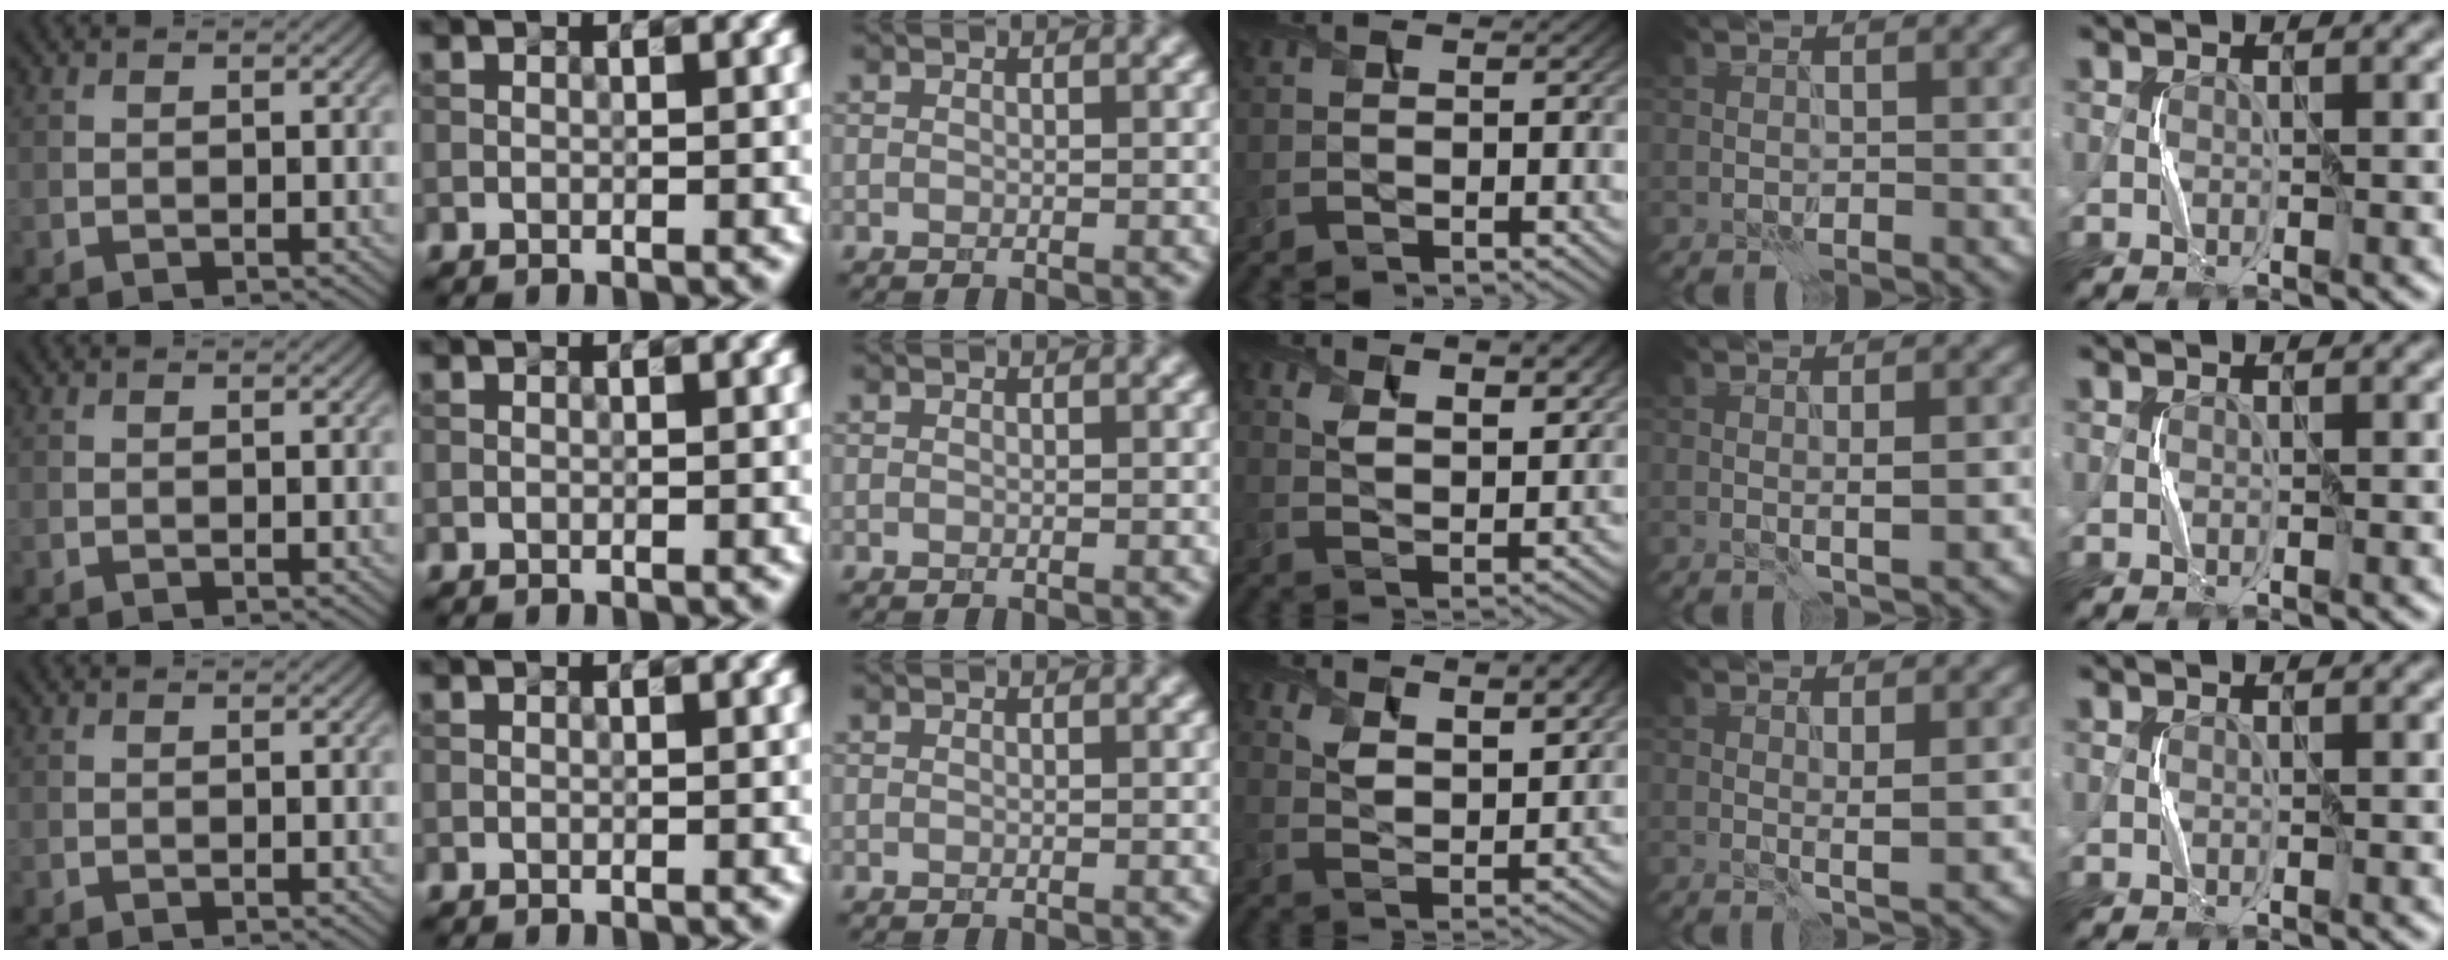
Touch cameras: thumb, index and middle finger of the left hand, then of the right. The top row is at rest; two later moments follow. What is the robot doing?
{"motion": "squeeze", "object": "air blower"}